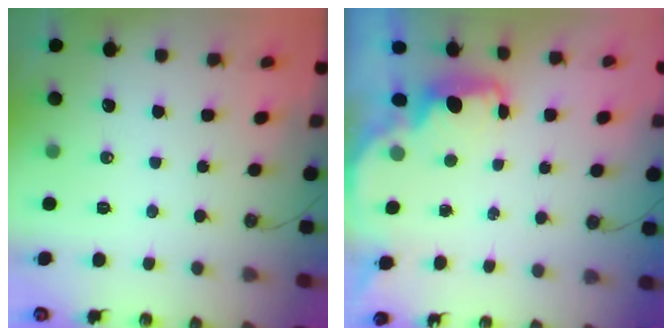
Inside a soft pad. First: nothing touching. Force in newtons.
{"total": 1.8, "press": 1.6, "slide": 0.7}